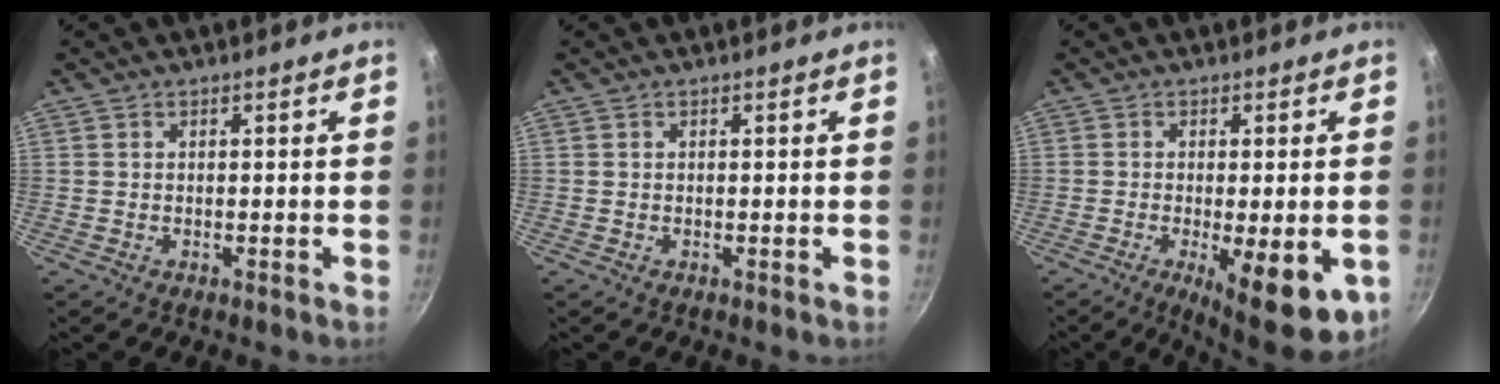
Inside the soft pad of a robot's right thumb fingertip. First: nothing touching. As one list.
[{"total": 0.0}, {"total": 13.2, "force": [-4.5, 4.3, 11.6], "torque": [-0.136, -0.013, -0.051]}]